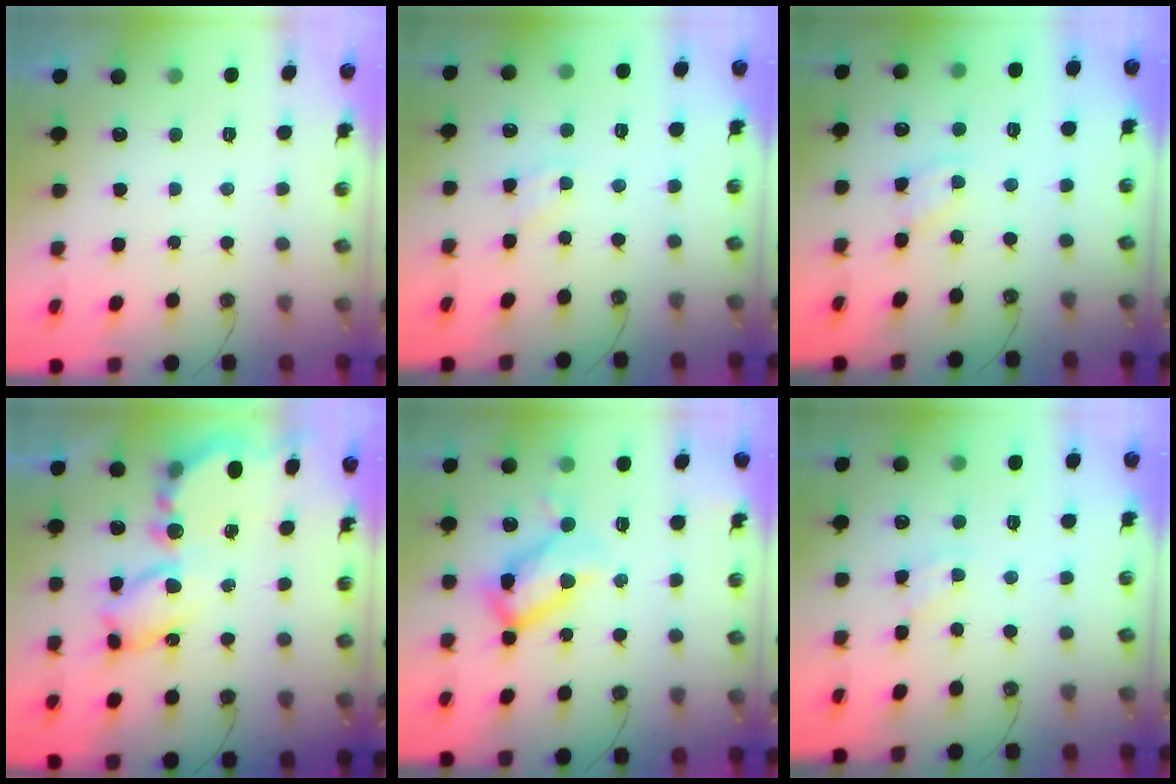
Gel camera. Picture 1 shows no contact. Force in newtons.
{"total": 3.6, "press": 3.6, "slide": 0.4}
{"total": 2.8, "press": 2.8, "slide": 0.4}
{"total": 12.5, "press": 12.4, "slide": 1.0}
{"total": 15.7, "press": 15.6, "slide": 1.8}
{"total": 2.2, "press": 2.2, "slide": 0.3}